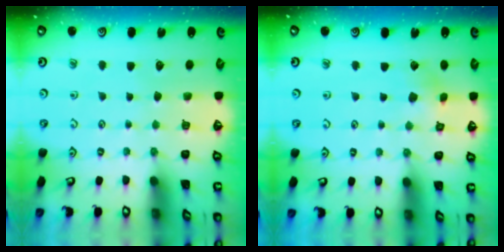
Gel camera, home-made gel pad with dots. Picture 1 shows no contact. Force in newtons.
{"total": 3.1, "press": 3.0, "slide": 0.6}